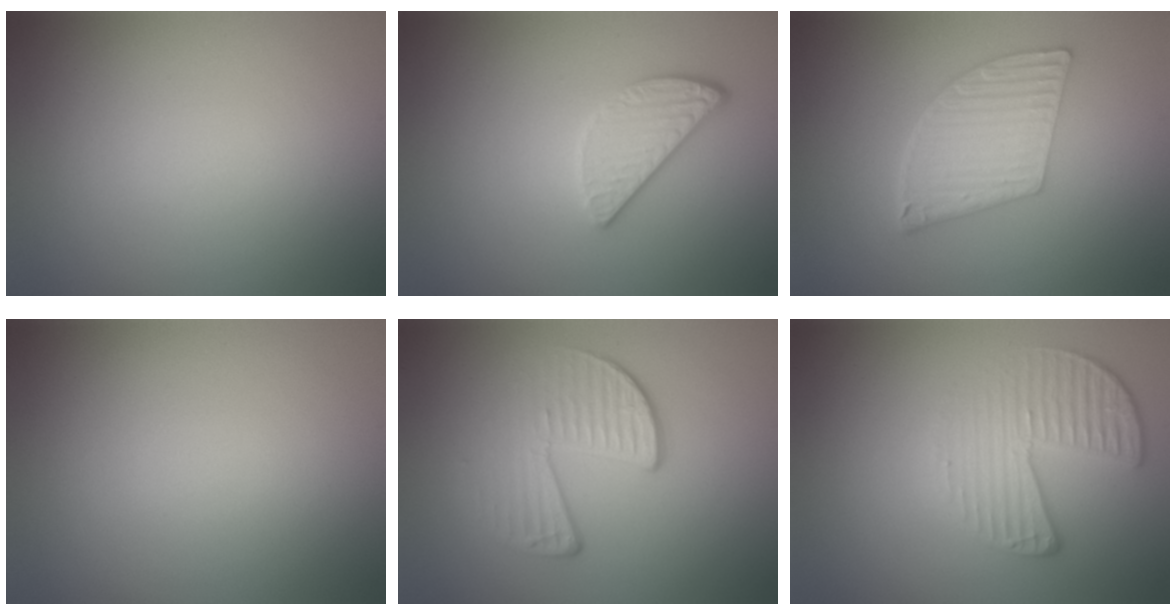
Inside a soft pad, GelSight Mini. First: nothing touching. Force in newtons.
{"total": 2.6, "press": 2.3, "slide": 1.3}
{"total": 5.6, "press": 4.1, "slide": 3.9}
{"total": 0.0}
{"total": 4.0, "press": 2.7, "slide": 2.9}
{"total": 3.5, "press": 2.6, "slide": 2.4}